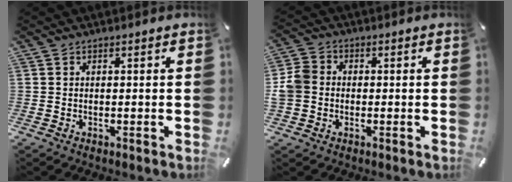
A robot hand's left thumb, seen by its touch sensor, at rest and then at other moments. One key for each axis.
{"total": 6.0, "fx": -0.6, "fy": 5.4, "fz": 2.5, "tx": -0.068, "ty": 0.013, "tz": -0.010}